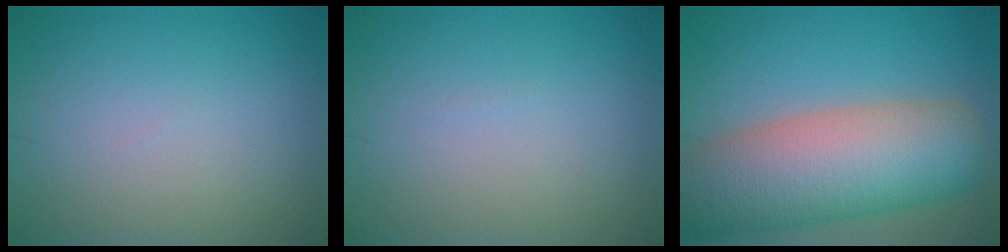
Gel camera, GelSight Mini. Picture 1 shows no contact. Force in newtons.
{"total": 0.0}
{"total": 12.1, "press": 12.1, "slide": 0.7}